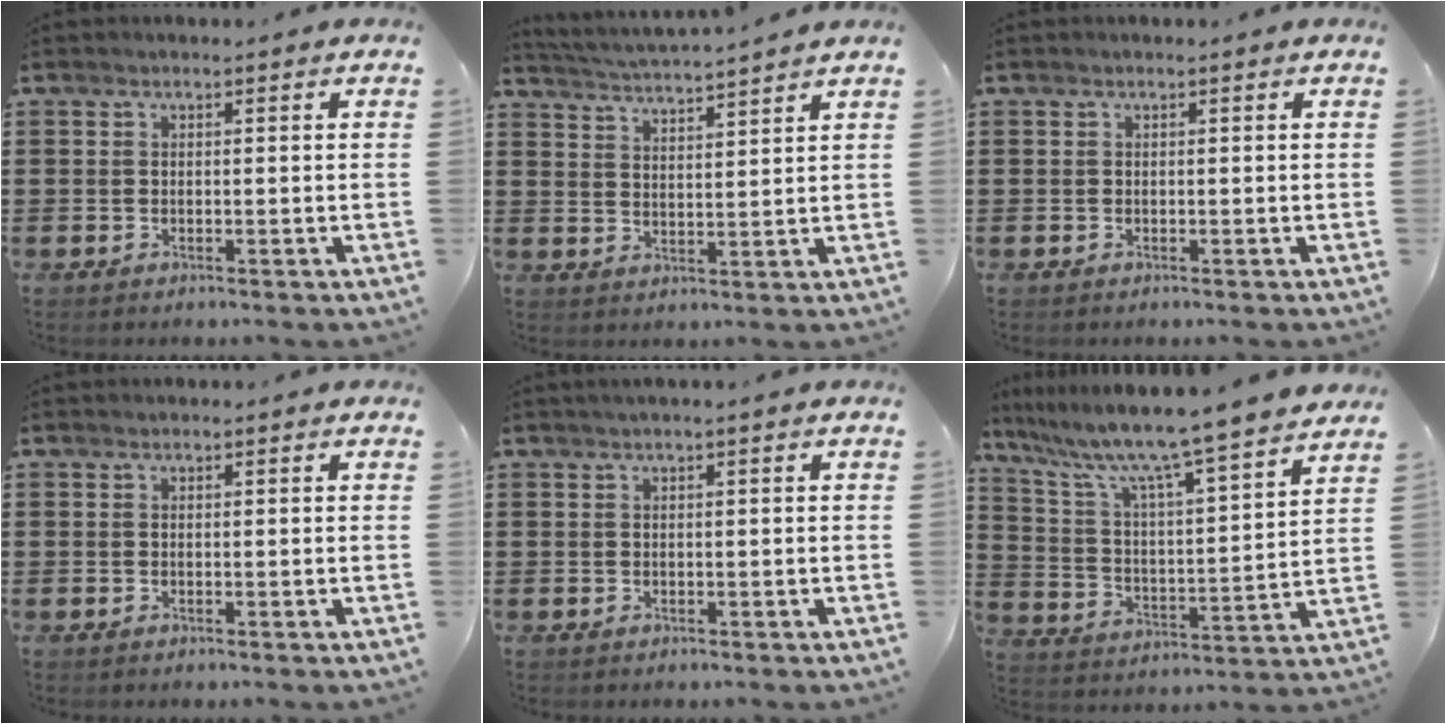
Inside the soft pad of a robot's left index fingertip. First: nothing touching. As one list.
[{"total": 3.6, "force": [3.5, -0.9, 0.3], "torque": [-0.023, -0.025, 0.057]}, {"total": 0.0}, {"total": 0.0}, {"total": 0.6, "force": [0.3, -0.1, 0.6], "torque": [-0.009, -0.001, 0.006]}, {"total": 9.2, "force": [8.1, -0.9, 4.3], "torque": [-0.117, -0.069, 0.129]}]